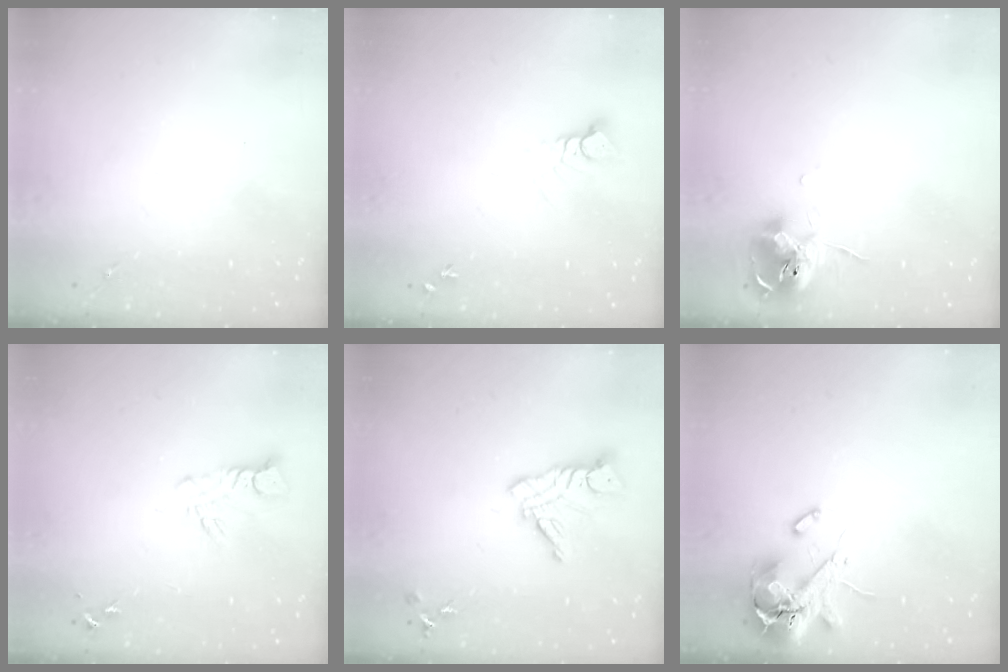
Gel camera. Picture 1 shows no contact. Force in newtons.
{"total": 4.0, "press": 3.9, "slide": 0.4}
{"total": 11.1, "press": 11.0, "slide": 0.6}
{"total": 6.1, "press": 6.0, "slide": 0.6}
{"total": 11.6, "press": 11.6, "slide": 0.7}
{"total": 12.2, "press": 12.0, "slide": 1.8}